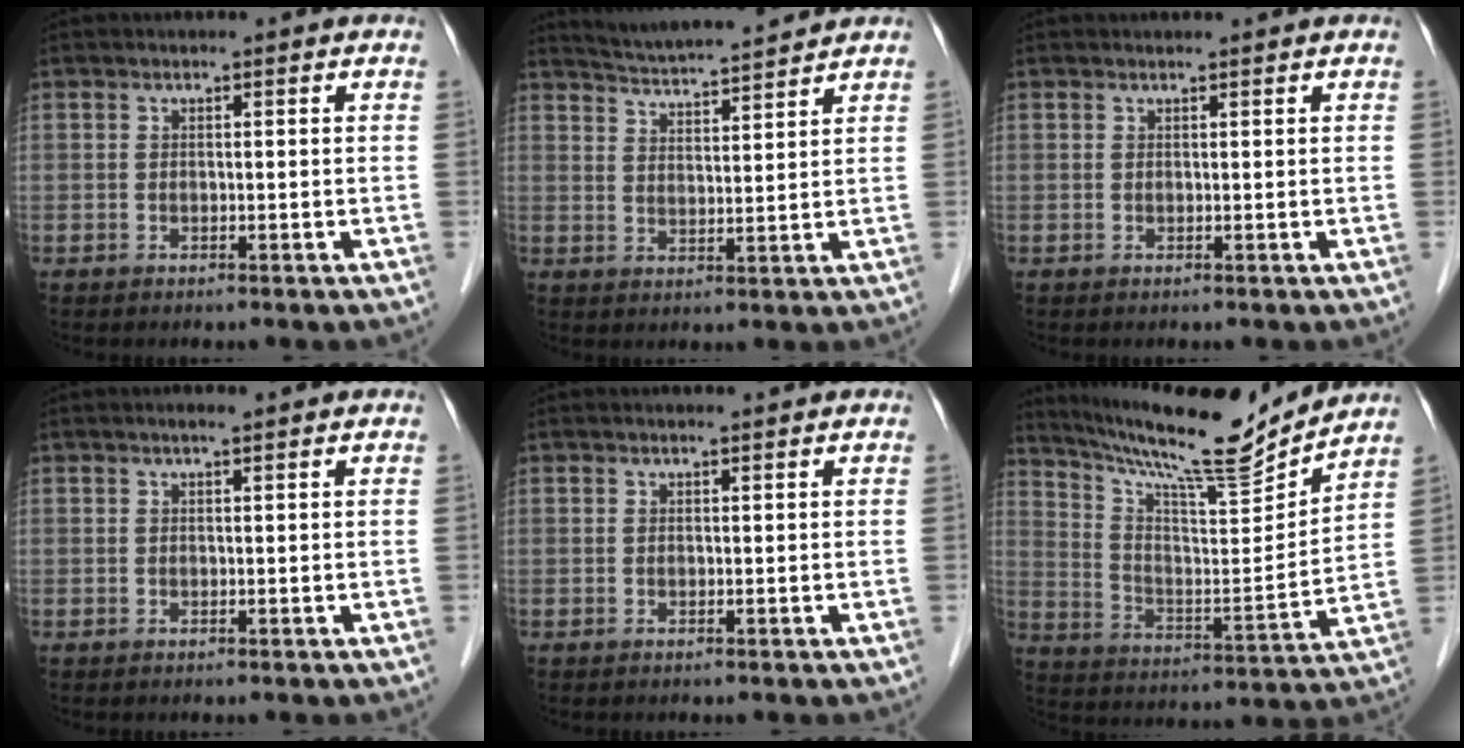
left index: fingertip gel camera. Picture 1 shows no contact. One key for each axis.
{"total": 9.4, "fx": 9.0, "fy": -0.1, "fz": 2.8, "tx": -0.059, "ty": 0.016, "tz": 0.146}
{"total": 1.3, "fx": 1.2, "fy": 0.0, "fz": 0.3, "tx": -0.006, "ty": 0.009, "tz": 0.019}
{"total": 1.3, "fx": 1.0, "fy": 0.0, "fz": 0.9, "tx": -0.017, "ty": 0.008, "tz": 0.018}
{"total": 1.1, "fx": 1.1, "fy": -0.1, "fz": 0.3, "tx": -0.007, "ty": 0.006, "tz": 0.018}
{"total": 17.9, "fx": 16.5, "fy": 0.5, "fz": 7.1, "tx": -0.131, "ty": -0.023, "tz": 0.265}